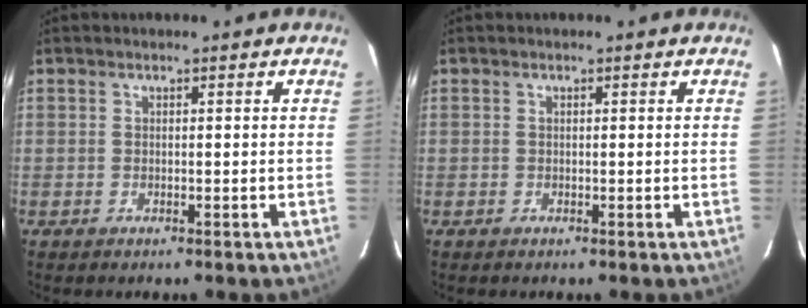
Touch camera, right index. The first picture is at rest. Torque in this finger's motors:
{"motor_torque": [-0.18, 0.10, -0.07, 0.00]}